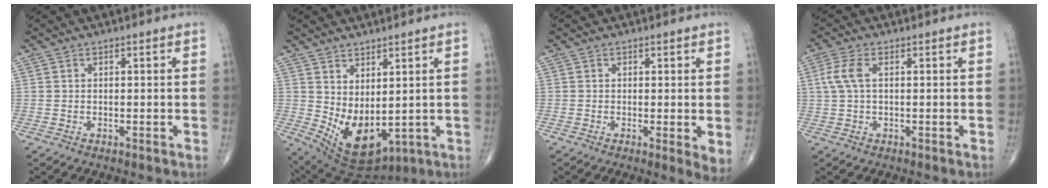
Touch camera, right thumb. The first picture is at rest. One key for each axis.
{"total": 11.0, "fx": 0.5, "fy": 5.9, "fz": 9.3, "tx": -0.147, "ty": -0.024, "tz": 0.041}
{"total": 3.3, "fx": 0.0, "fy": 0.9, "fz": 3.2, "tx": -0.049, "ty": -0.012, "tz": -0.006}
{"total": 4.3, "fx": 0.8, "fy": 1.9, "fz": 3.7, "tx": -0.104, "ty": 0.013, "tz": 0.014}